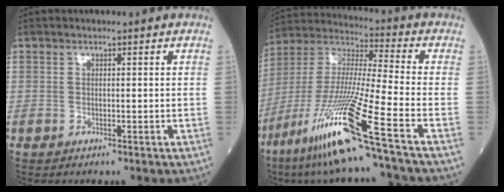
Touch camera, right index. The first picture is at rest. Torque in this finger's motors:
{"motor_torque": [1.56, -0.58, 1.06, 0.21]}